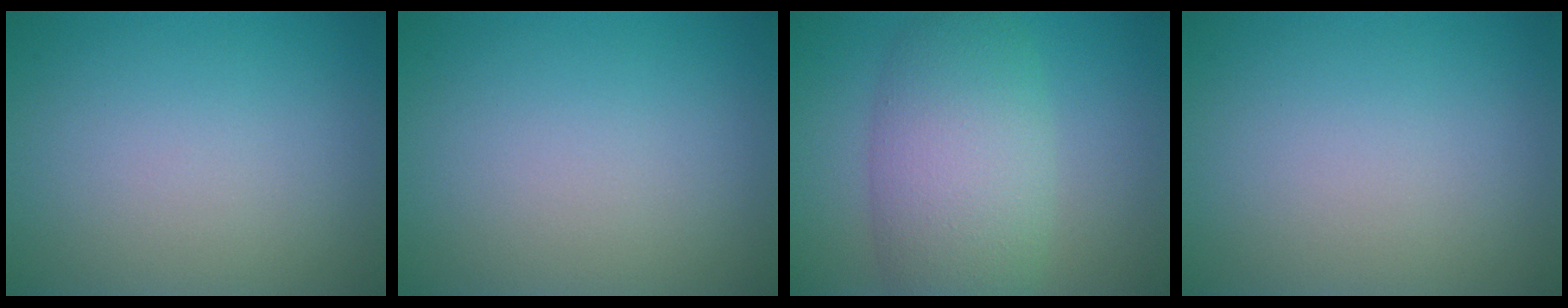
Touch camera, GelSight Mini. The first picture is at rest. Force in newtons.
{"total": 0.0}
{"total": 7.3, "press": 7.3, "slide": 0.3}
{"total": 0.0}